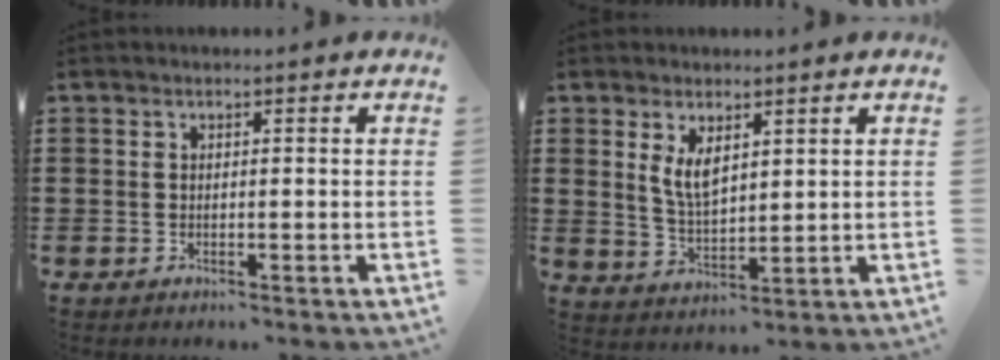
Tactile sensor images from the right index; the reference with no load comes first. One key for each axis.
{"total": 4.4, "fx": 2.1, "fy": 1.8, "fz": 3.4, "tx": -0.063, "ty": -0.001, "tz": 0.037}